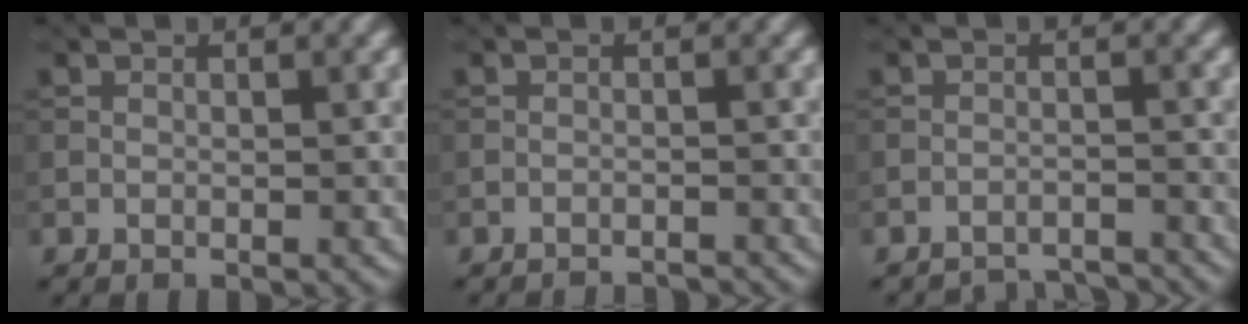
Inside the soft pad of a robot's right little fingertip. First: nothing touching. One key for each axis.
{"total": 3.0, "fx": -2.9, "fy": 0.3, "fz": 0.7, "tx": -0.006, "ty": 0.005, "tz": -0.039}
{"total": 4.5, "fx": -4.5, "fy": 0.6, "fz": 0.5, "tx": -0.008, "ty": -0.002, "tz": -0.064}